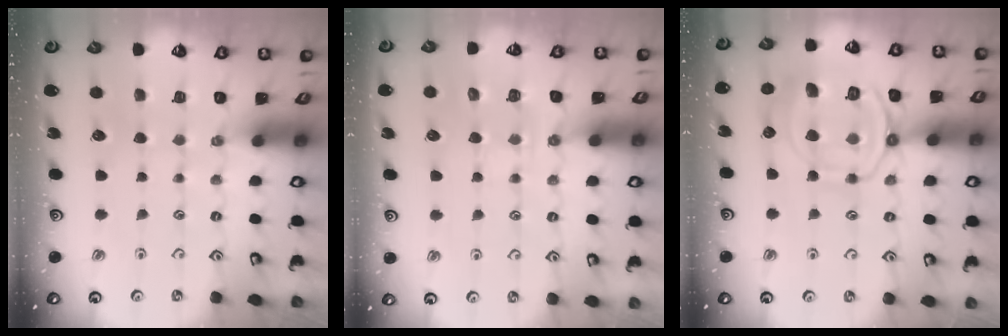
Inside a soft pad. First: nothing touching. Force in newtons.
{"total": 8.3, "press": 8.3, "slide": 0.8}
{"total": 13.6, "press": 13.6, "slide": 1.3}